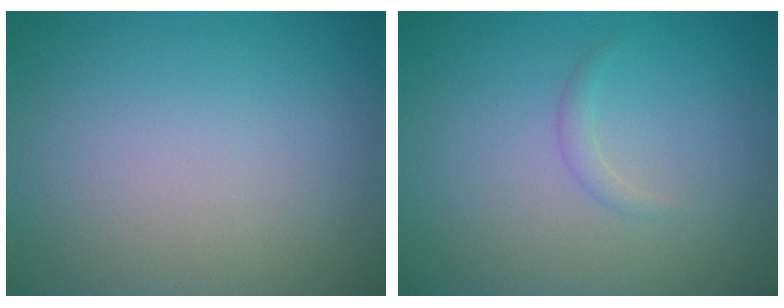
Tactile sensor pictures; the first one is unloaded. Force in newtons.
{"total": 0.8, "press": 0.8, "slide": 0.1}